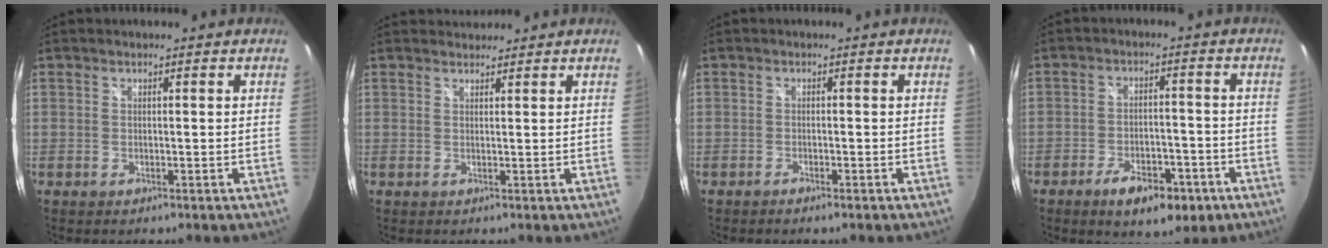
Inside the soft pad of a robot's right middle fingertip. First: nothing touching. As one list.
[{"total": 1.8, "force": [1.8, 0.4, -0.1], "torque": [0.002, 0.007, 0.031]}, {"total": 1.5, "force": [-1.3, 0.2, 0.8], "torque": [-0.022, -0.002, -0.025]}, {"total": 10.1, "force": [-5.9, 4.7, 6.7], "torque": [-0.130, -0.005, -0.081]}]